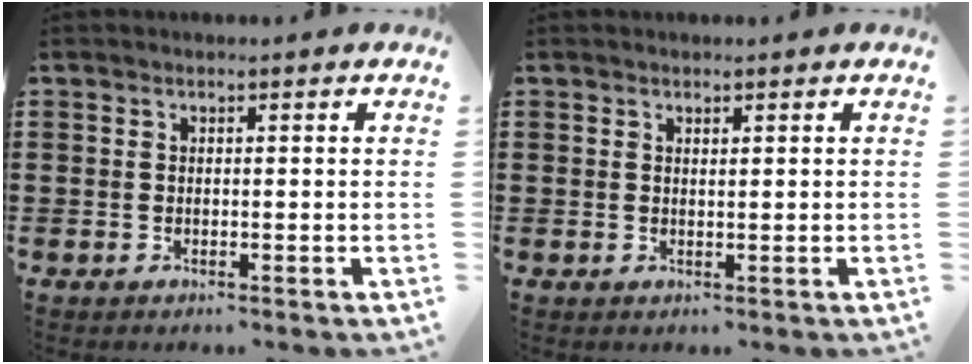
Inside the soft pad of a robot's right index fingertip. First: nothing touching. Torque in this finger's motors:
{"motor_torque": [-0.14, 0.48, -0.07, -0.01]}